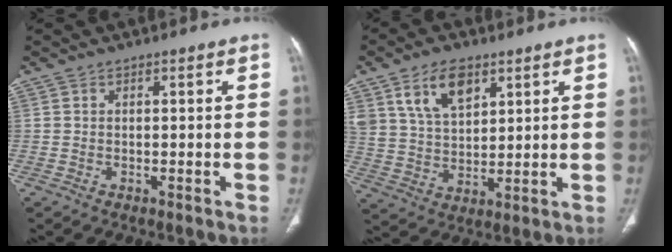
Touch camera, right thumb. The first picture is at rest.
{"total": 10.6, "force": [5.8, 6.0, 6.5], "torque": [-0.103, -0.023, 0.116]}